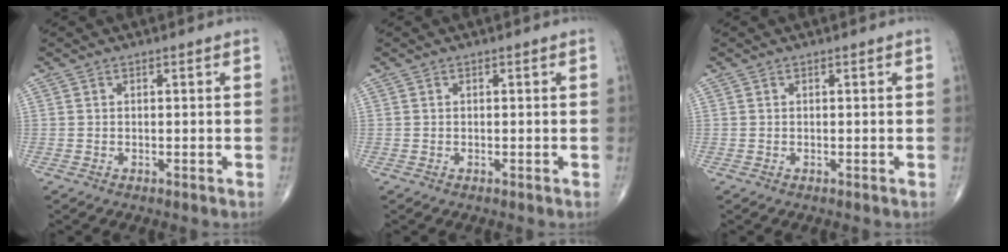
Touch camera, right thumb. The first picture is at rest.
{"total": 0.0}
{"total": 0.0}